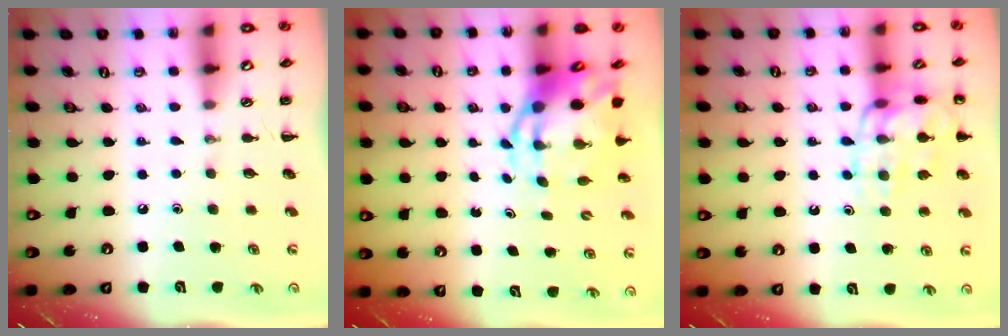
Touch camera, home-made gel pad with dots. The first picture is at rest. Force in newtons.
{"total": 7.1, "press": 6.8, "slide": 2.1}
{"total": 14.5, "press": 14.4, "slide": 1.3}